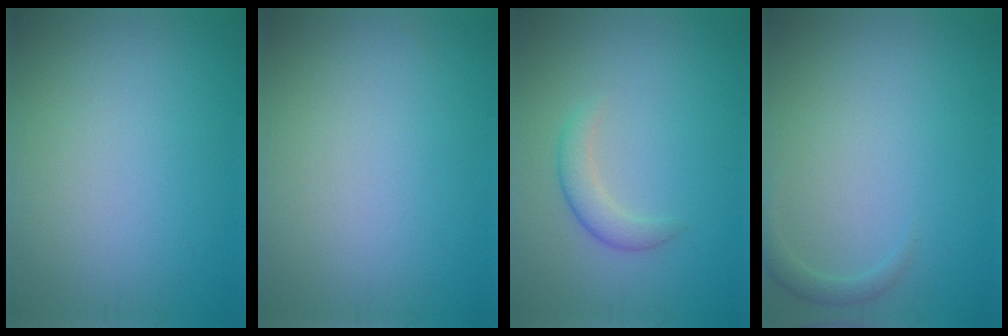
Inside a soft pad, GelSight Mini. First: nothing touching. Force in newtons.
{"total": 0.0}
{"total": 2.1, "press": 2.1, "slide": 0.0}
{"total": 1.2, "press": 1.1, "slide": 0.1}